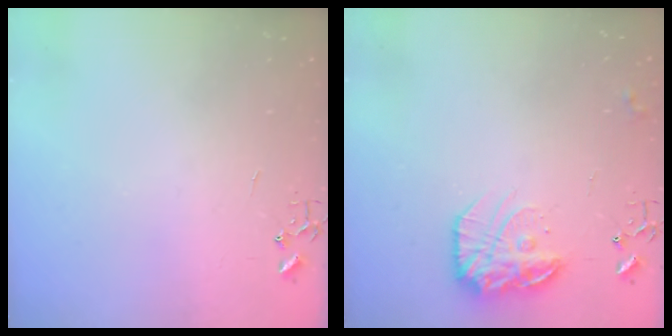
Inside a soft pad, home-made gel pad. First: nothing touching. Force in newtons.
{"total": 15.4, "press": 15.3, "slide": 0.8}